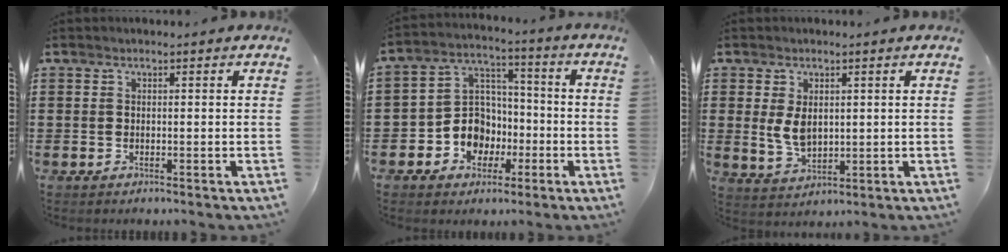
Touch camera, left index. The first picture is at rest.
{"total": 8.9, "force": [-3.2, 7.8, 2.8], "torque": [-0.083, 0.018, -0.057]}
{"total": 4.7, "force": [0.8, 3.0, 3.5], "torque": [-0.089, 0.001, 0.010]}